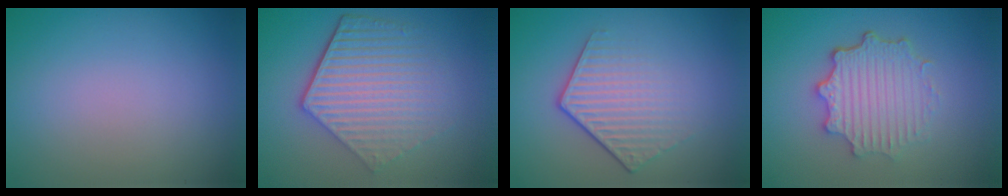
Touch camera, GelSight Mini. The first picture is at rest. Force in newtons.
{"total": 6.1, "press": 4.4, "slide": 4.2}
{"total": 4.2, "press": 2.9, "slide": 3.1}
{"total": 4.9, "press": 3.8, "slide": 3.1}